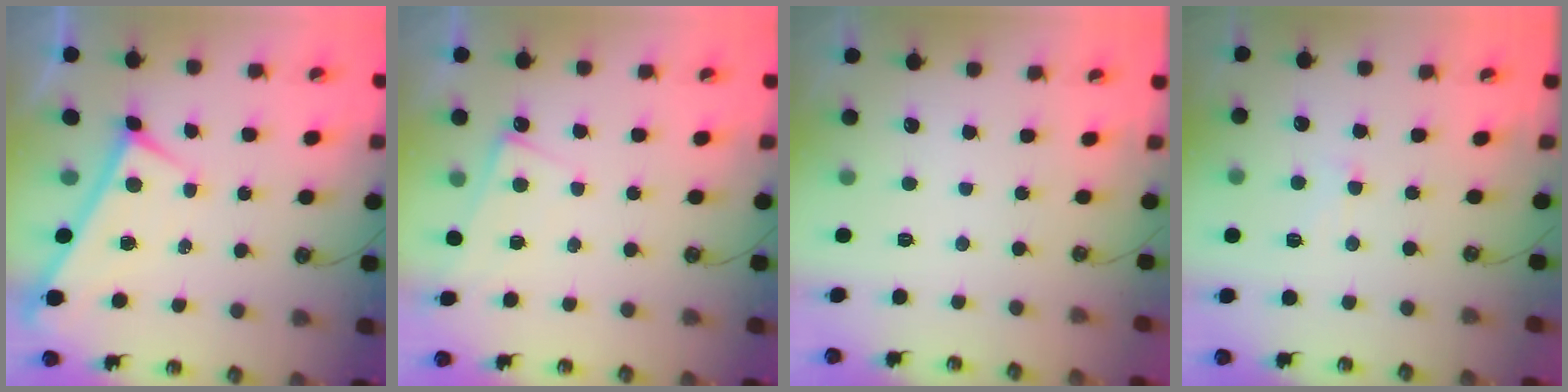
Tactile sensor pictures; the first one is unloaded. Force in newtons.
{"total": 1.3, "press": 1.2, "slide": 0.4}
{"total": 0.0}
{"total": 0.6, "press": 0.3, "slide": 0.5}